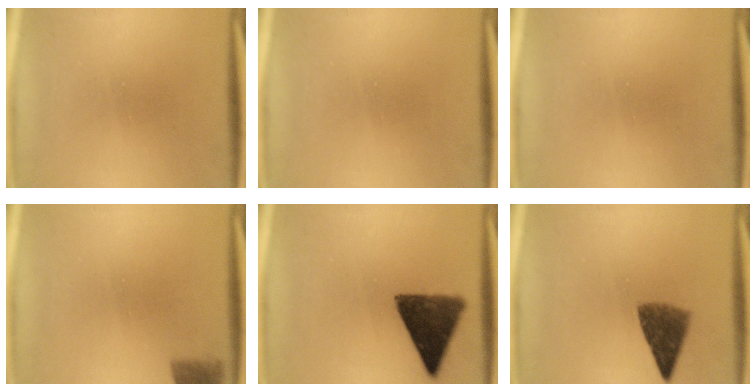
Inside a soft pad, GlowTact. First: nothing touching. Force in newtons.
{"total": 0.0}
{"total": 0.0}
{"total": 4.0}
{"total": 11.8}
{"total": 6.5}